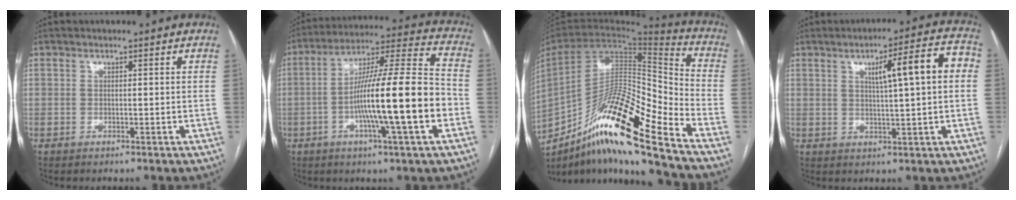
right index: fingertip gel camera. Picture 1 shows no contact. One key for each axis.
{"total": 18.9, "fx": -4.3, "fy": 0.4, "fz": 18.4, "tx": -0.307, "ty": 0.005, "tz": -0.074}
{"total": 22.3, "fx": -14.9, "fy": 1.3, "fz": 16.5, "tx": -0.298, "ty": -0.011, "tz": -0.274}
{"total": 10.0, "fx": 2.0, "fy": 0.9, "fz": 9.8, "tx": -0.137, "ty": 0.024, "tz": 0.027}